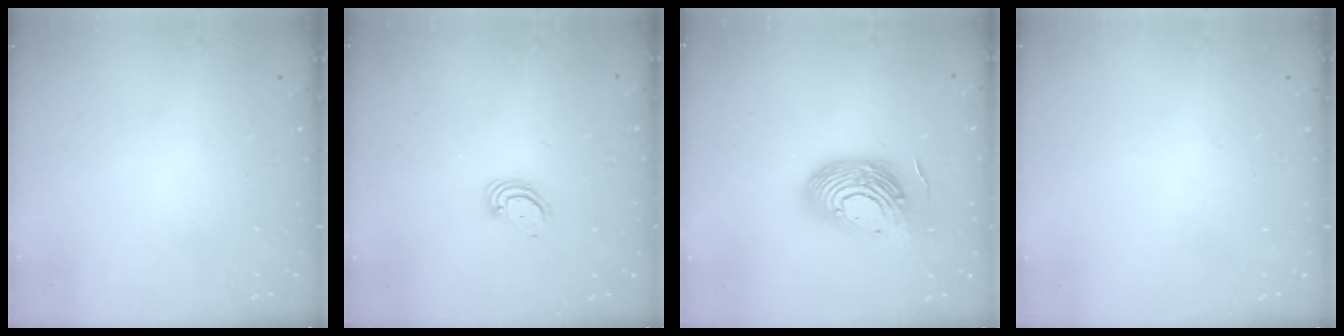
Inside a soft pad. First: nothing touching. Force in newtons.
{"total": 3.8, "press": 3.8, "slide": 0.3}
{"total": 16.1, "press": 16.0, "slide": 1.3}
{"total": 0.0}